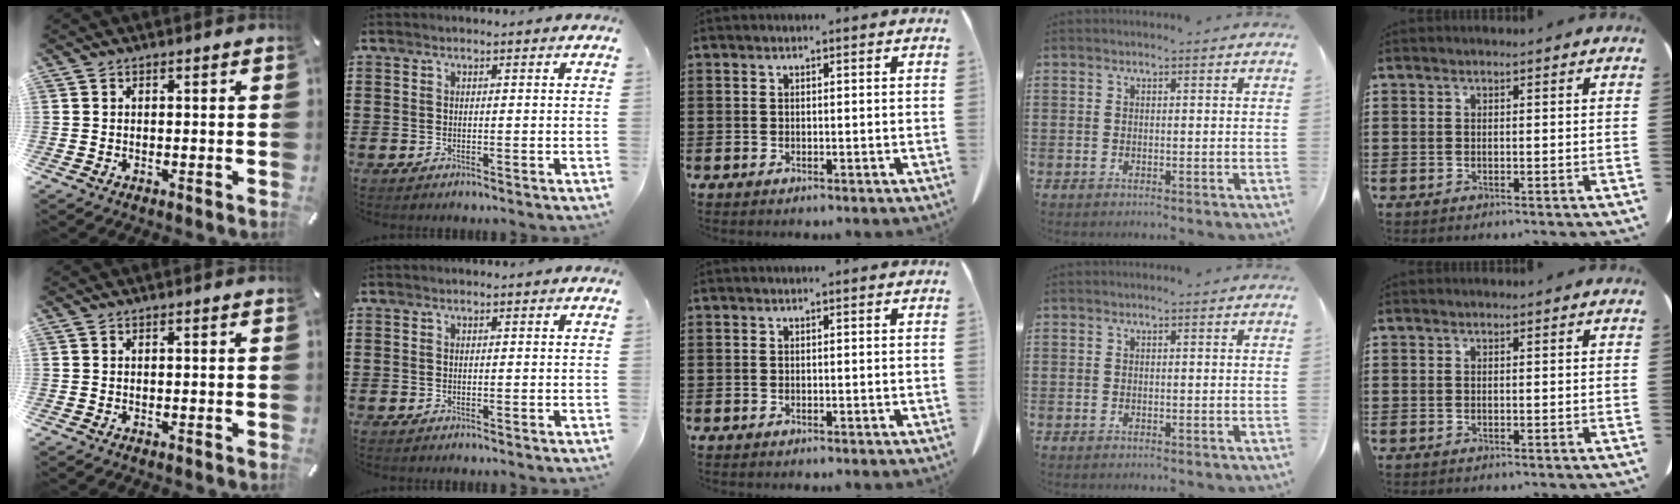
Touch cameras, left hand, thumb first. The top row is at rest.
{}